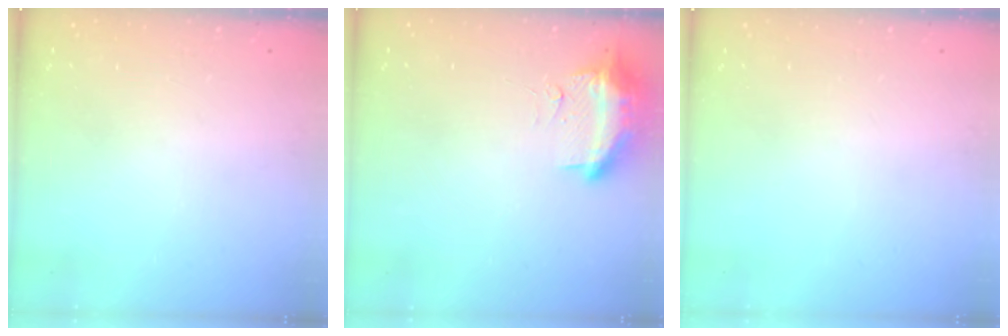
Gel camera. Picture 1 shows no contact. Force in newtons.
{"total": 19.1, "press": 13.0, "slide": 14.0}
{"total": 0.0}